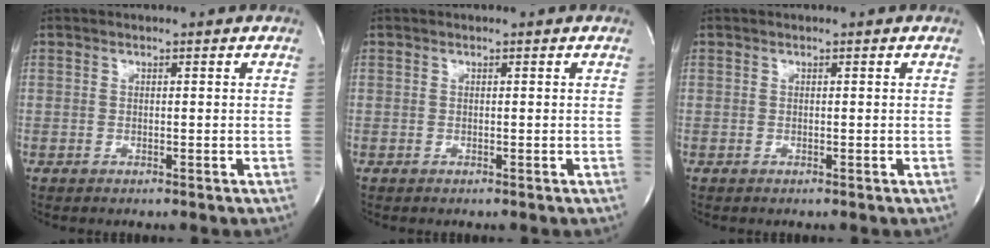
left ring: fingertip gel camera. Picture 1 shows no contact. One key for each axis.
{"total": 0.0}
{"total": 0.0}